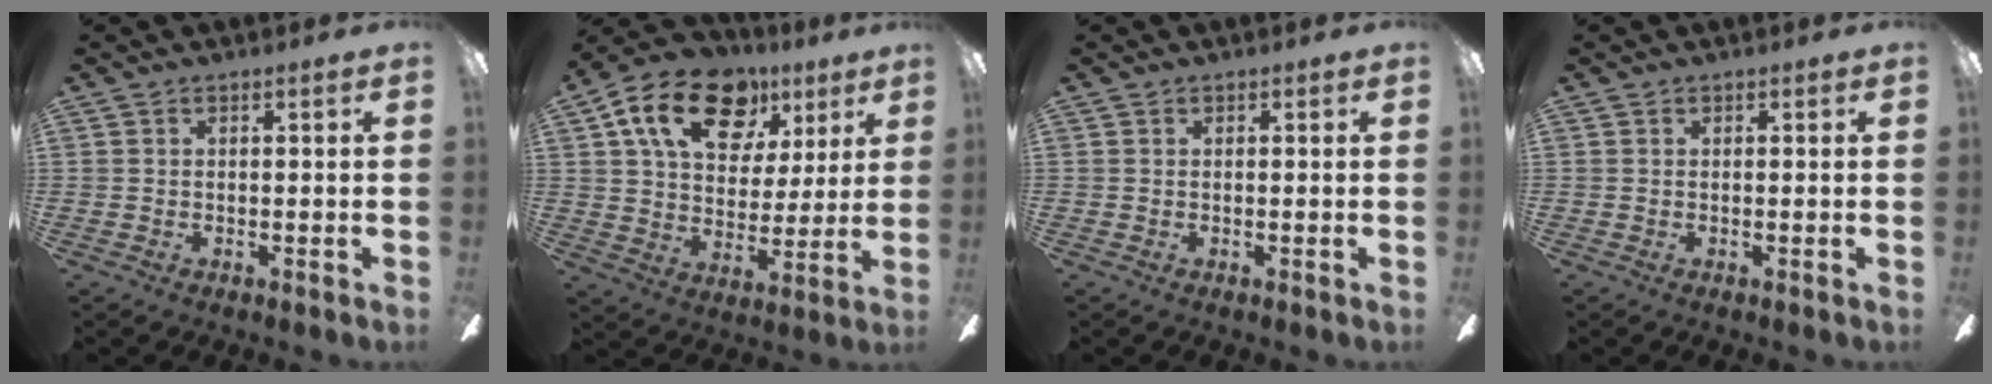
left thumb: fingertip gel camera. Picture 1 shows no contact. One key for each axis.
{"total": 19.8, "fx": 10.4, "fy": 12.2, "fz": 11.7, "tx": -0.192, "ty": -0.035, "tz": 0.185}
{"total": 0.0}
{"total": 0.0}